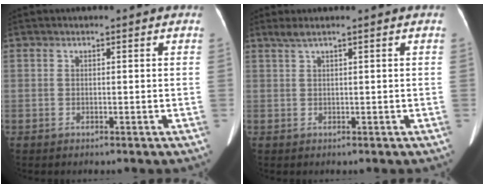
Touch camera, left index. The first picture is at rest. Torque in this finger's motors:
{"motor_torque": [-0.13, -0.02, -0.18, -0.06]}